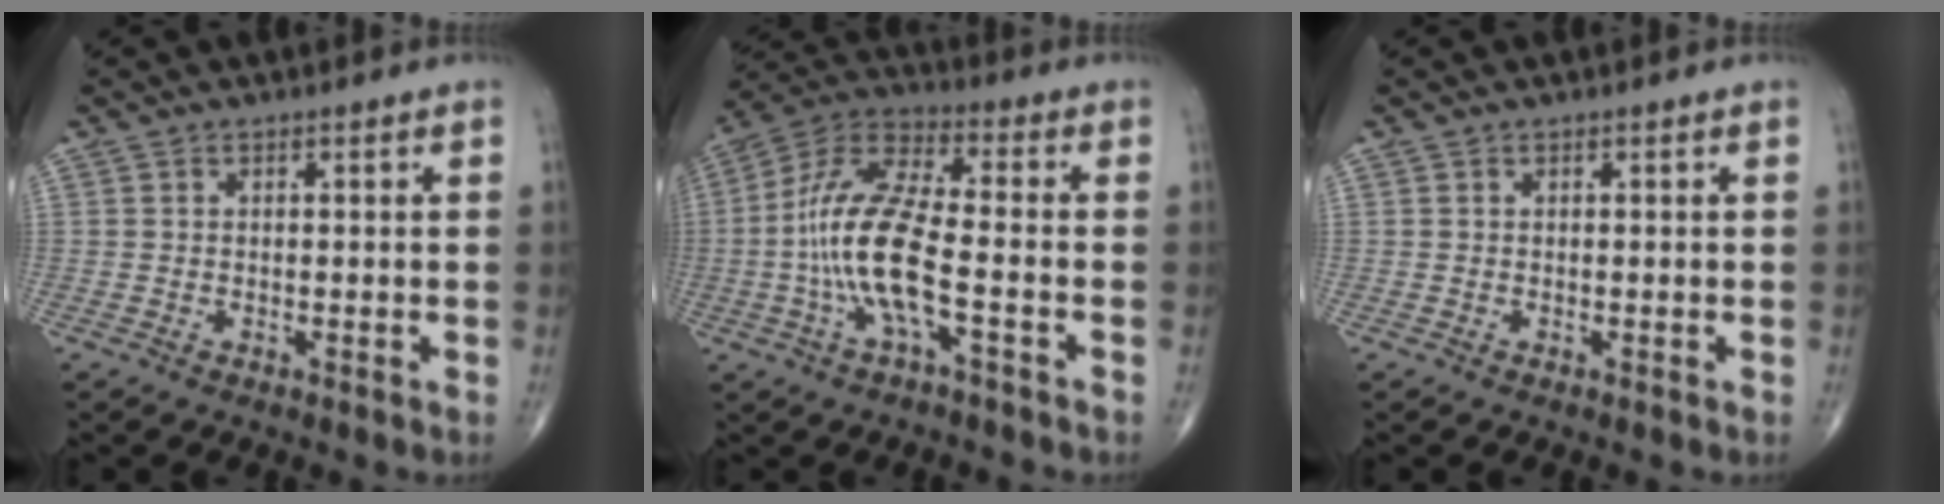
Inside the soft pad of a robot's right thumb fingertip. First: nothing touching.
{"total": 14.5, "force": [-3.2, 4.3, 13.5], "torque": [-0.293, 0.038, -0.065]}
{"total": 0.0}